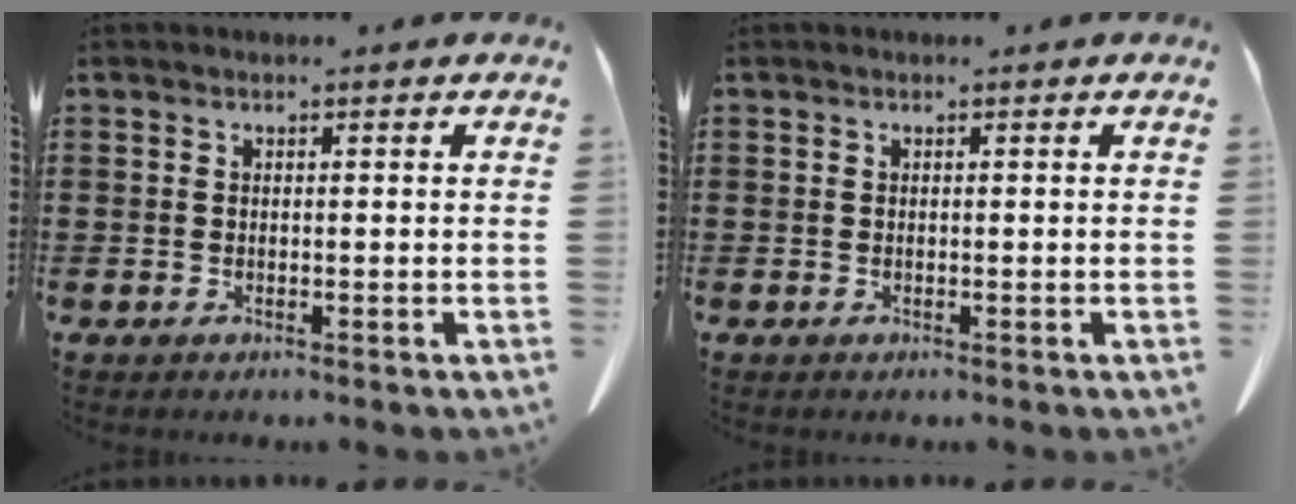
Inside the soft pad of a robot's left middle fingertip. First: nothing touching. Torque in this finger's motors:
{"motor_torque": [0.00, 0.00, -0.02, 0.01]}